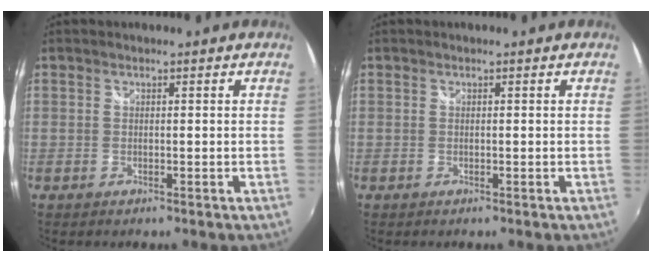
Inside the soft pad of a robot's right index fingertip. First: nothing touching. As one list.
[{"total": 0.0}]